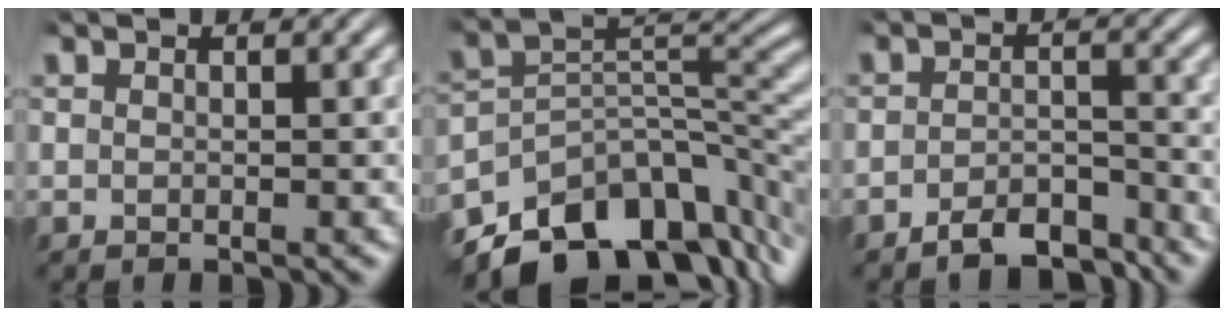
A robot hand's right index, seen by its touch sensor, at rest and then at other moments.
{"total": 15.1, "force": [-9.2, 8.2, 8.7], "torque": [-0.127, -0.036, -0.132]}
{"total": 5.3, "force": [-4.9, 1.6, 1.1], "torque": [-0.007, -0.008, -0.086]}